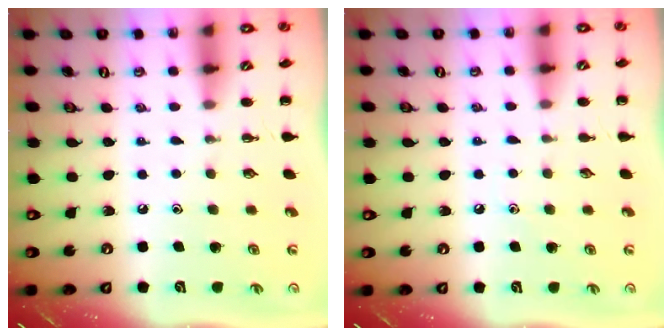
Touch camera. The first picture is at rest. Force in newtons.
{"total": 4.7, "press": 4.4, "slide": 1.7}